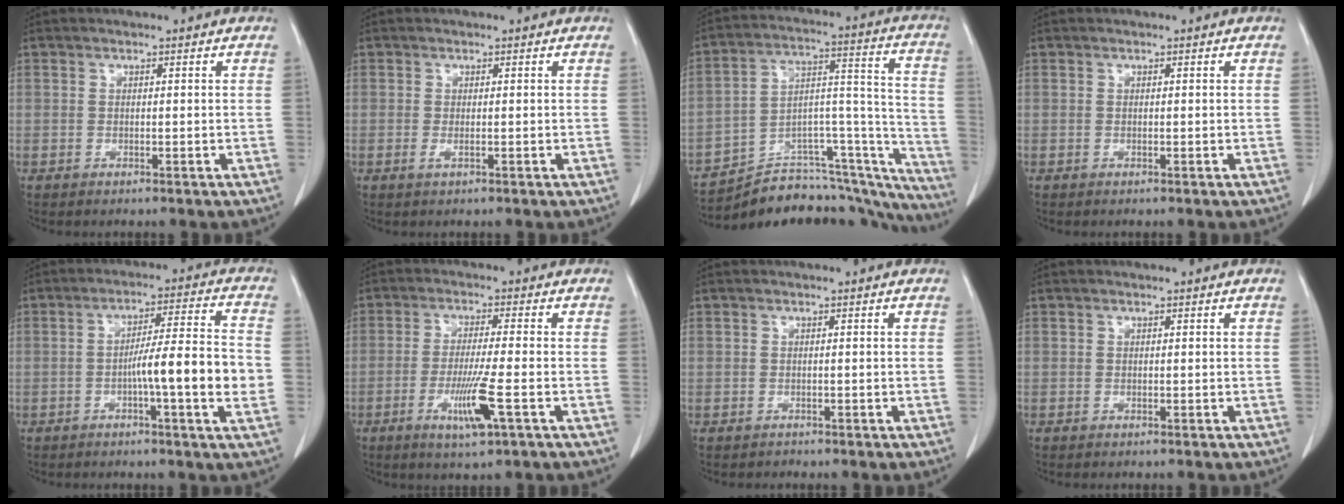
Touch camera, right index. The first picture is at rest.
{"total": 0.9, "force": [-0.3, 0.2, 0.8], "torque": [-0.018, -0.003, -0.005]}
{"total": 22.7, "force": [-20.9, 6.4, 6.4], "torque": [-0.033, 0.079, -0.297]}
{"total": 0.0}
{"total": 11.0, "force": [-2.3, -0.2, 10.8], "torque": [-0.167, 0.009, -0.041]}
{"total": 7.2, "force": [-2.9, -0.3, 6.6], "torque": [-0.123, -0.019, -0.053]}
{"total": 0.7, "force": [-0.5, 0.4, -0.2], "torque": [-0.002, 0.002, -0.012]}
{"total": 0.0}